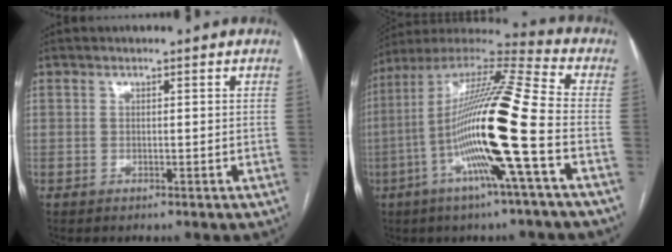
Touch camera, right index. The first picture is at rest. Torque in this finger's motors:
{"motor_torque": [2.14, 0.00, 1.05, 0.21]}